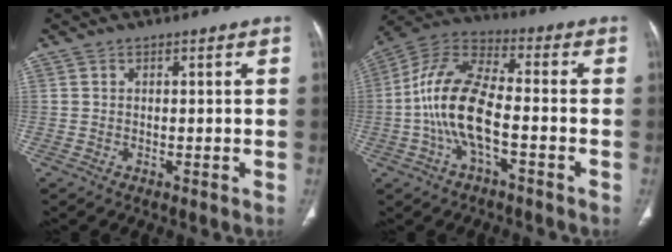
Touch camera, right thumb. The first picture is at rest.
{"total": 13.8, "force": [-3.0, 5.7, 12.2], "torque": [-0.253, 0.042, -0.061]}